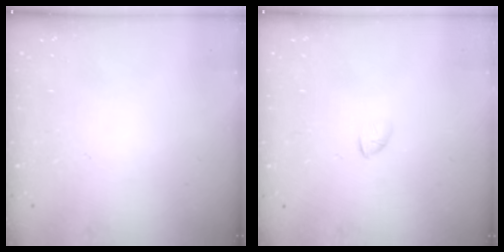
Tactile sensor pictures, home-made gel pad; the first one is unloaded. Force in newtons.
{"total": 1.3, "press": 1.2, "slide": 0.4}